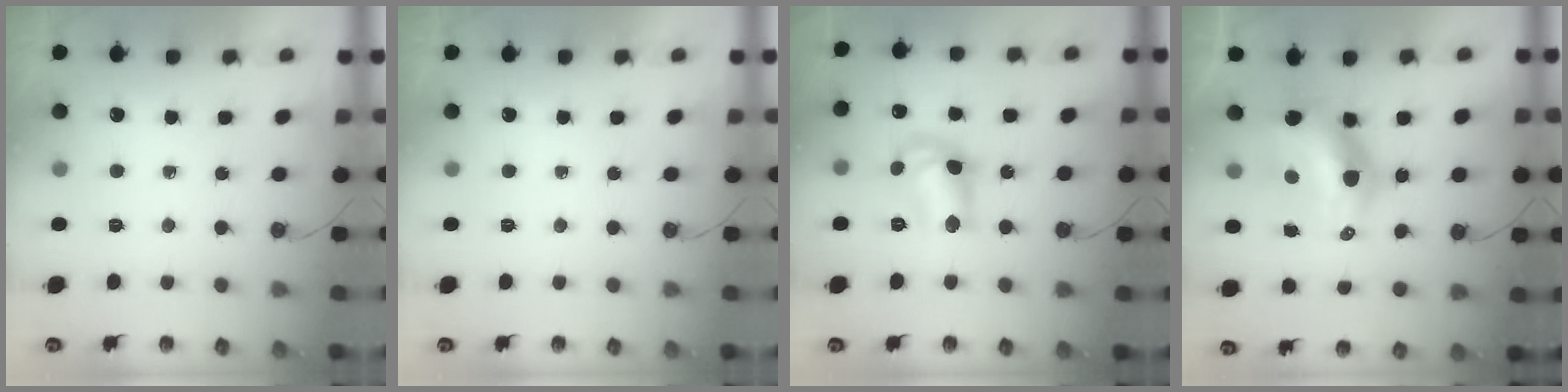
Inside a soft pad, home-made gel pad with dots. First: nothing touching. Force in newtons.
{"total": 0.0}
{"total": 12.2, "press": 12.2, "slide": 0.8}
{"total": 12.8, "press": 12.8, "slide": 1.4}